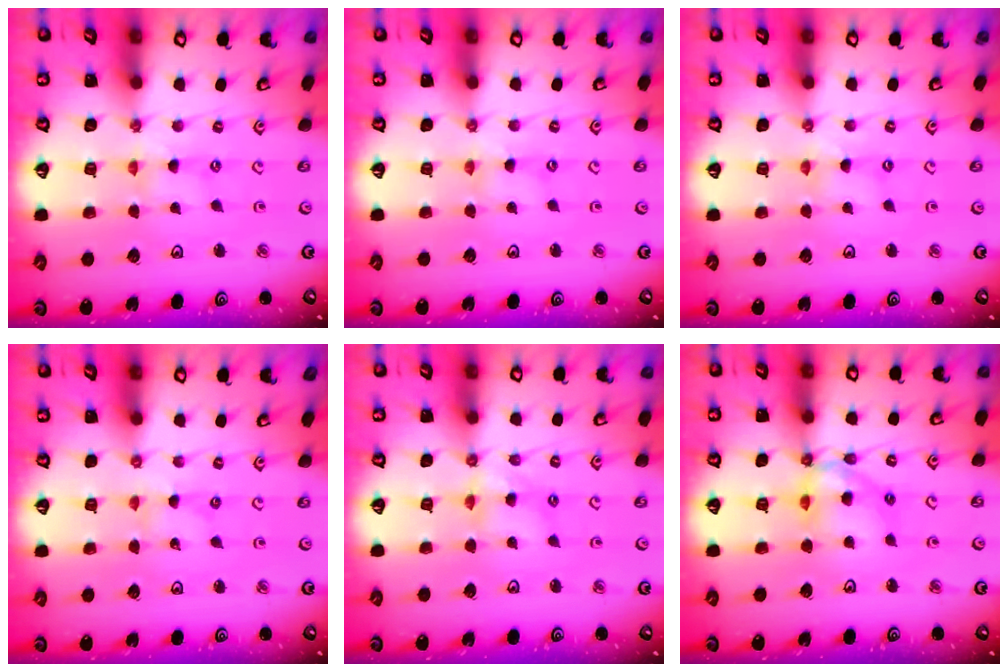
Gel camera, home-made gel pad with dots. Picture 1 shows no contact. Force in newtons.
{"total": 1.7, "press": 1.7, "slide": 0.2}
{"total": 1.6, "press": 1.6, "slide": 0.3}
{"total": 0.0}
{"total": 7.9, "press": 7.9, "slide": 0.6}
{"total": 12.0, "press": 12.0, "slide": 1.0}